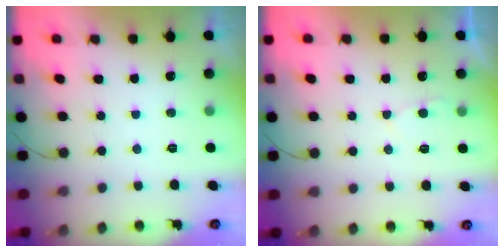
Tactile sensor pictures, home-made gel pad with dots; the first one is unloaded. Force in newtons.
{"total": 2.5, "press": 2.5, "slide": 0.4}